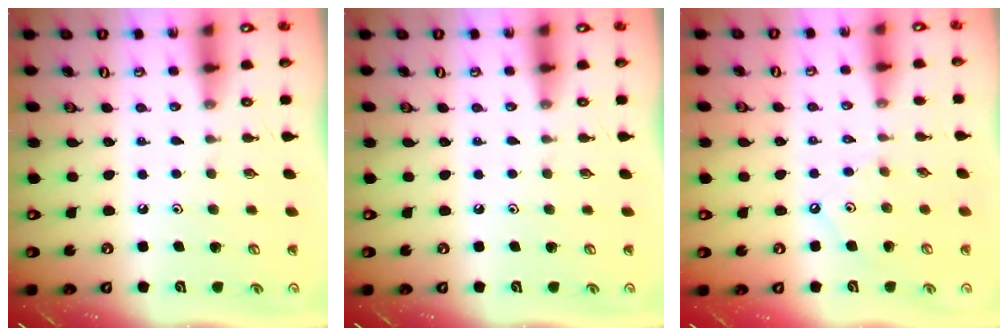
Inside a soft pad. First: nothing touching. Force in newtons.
{"total": 0.0}
{"total": 1.6, "press": 1.6, "slide": 0.2}